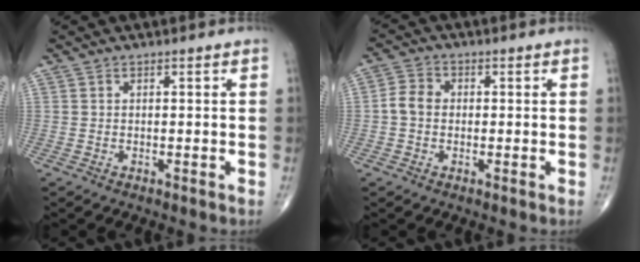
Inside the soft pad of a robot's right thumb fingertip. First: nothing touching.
{"total": 4.1, "force": [-0.3, 3.3, 2.4], "torque": [-0.040, 0.012, -0.014]}